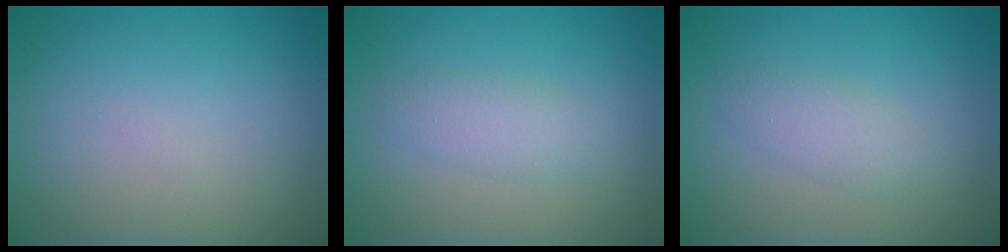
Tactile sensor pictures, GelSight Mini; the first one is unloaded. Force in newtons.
{"total": 2.1, "press": 2.1, "slide": 0.1}
{"total": 2.0, "press": 2.0, "slide": 0.1}